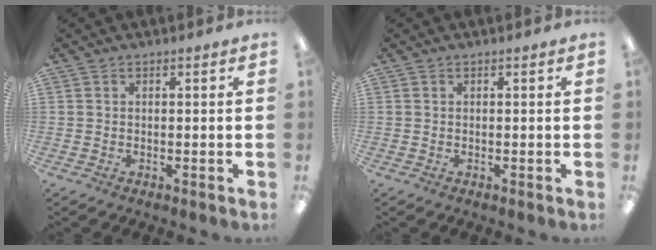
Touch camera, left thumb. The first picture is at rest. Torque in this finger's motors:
{"motor_torque": [0.00, 0.00, 0.05, -0.05, 0.00]}